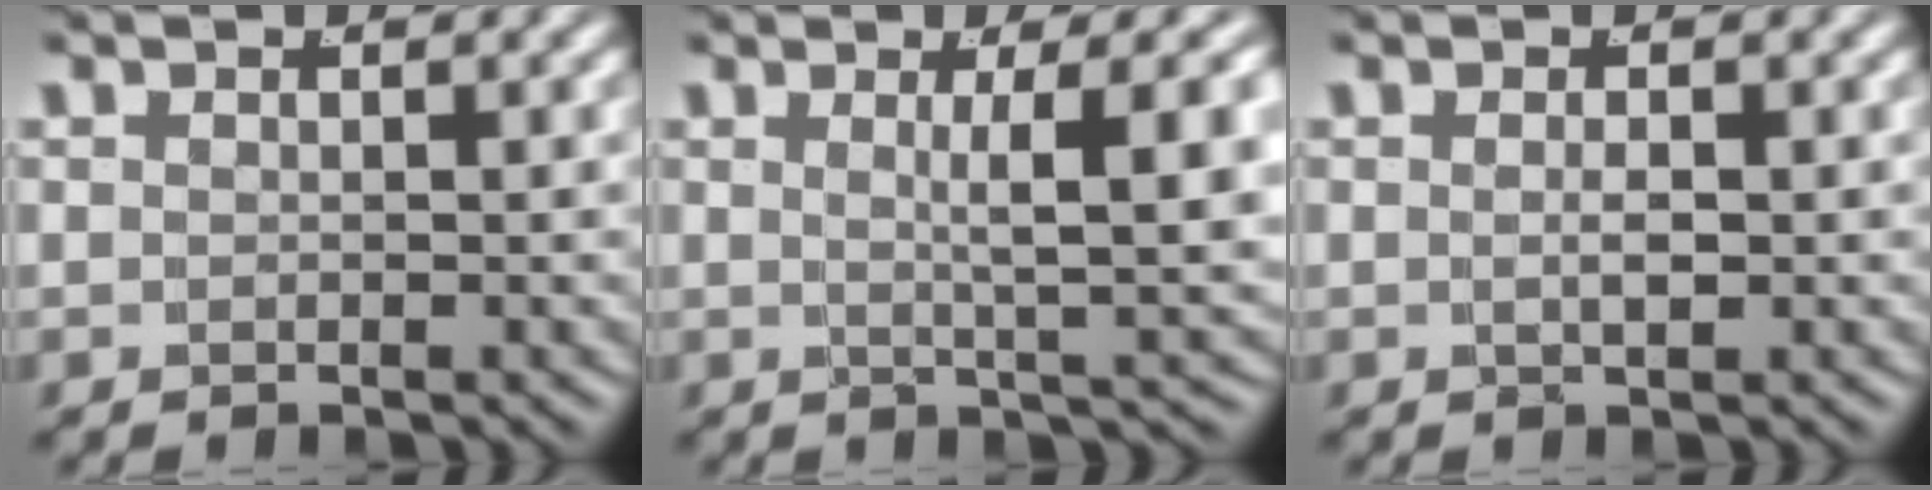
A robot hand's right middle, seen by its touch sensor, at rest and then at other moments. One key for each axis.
{"total": 5.4, "fx": 1.2, "fy": -0.1, "fz": 5.3, "tx": -0.063, "ty": 0.003, "tz": 0.021}
{"total": 0.9, "fx": -0.1, "fy": -0.1, "fz": 0.9, "tx": -0.017, "ty": -0.009, "tz": 0.003}